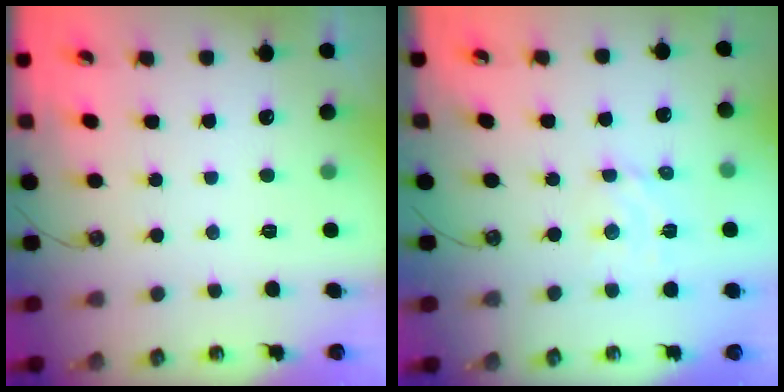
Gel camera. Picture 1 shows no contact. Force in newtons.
{"total": 3.9, "press": 3.8, "slide": 0.8}